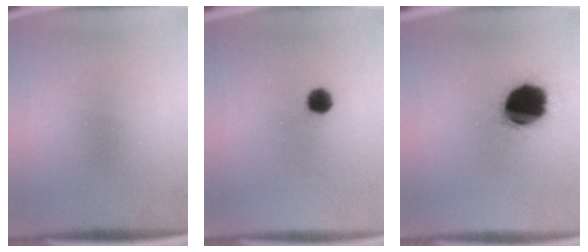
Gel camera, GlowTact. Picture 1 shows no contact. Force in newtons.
{"total": 3.7}
{"total": 17.9}